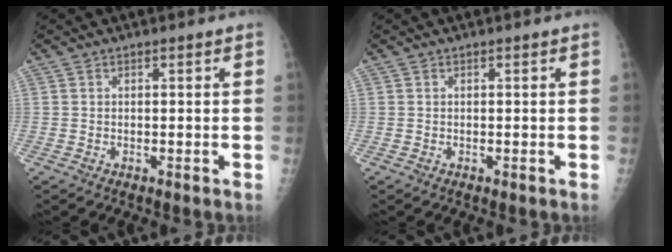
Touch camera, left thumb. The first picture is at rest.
{"total": 0.0}